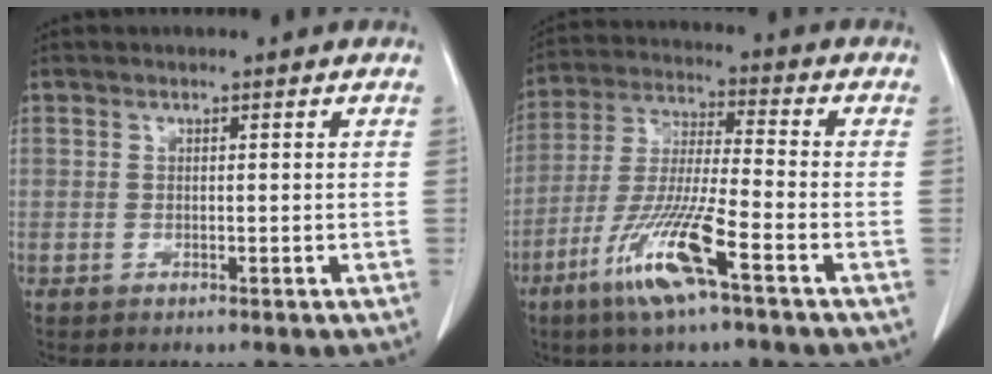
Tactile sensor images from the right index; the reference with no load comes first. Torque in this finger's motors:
{"motor_torque": [1.28, -0.86, 0.50, 0.21]}